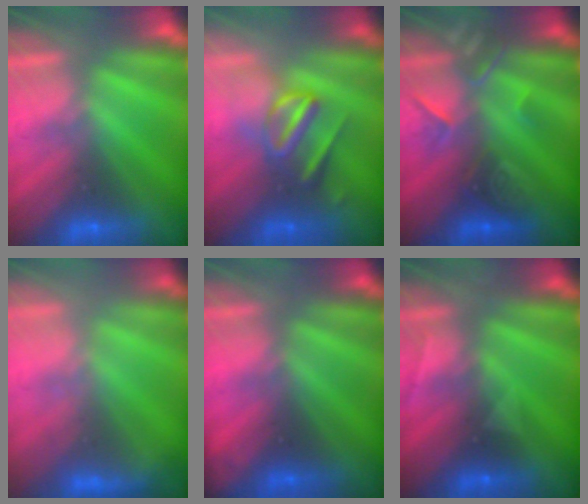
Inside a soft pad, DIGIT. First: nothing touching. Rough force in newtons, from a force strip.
{"total": 2.9}
{"total": 2.4}
{"total": 2.7}
{"total": 2.0}
{"total": 2.9}